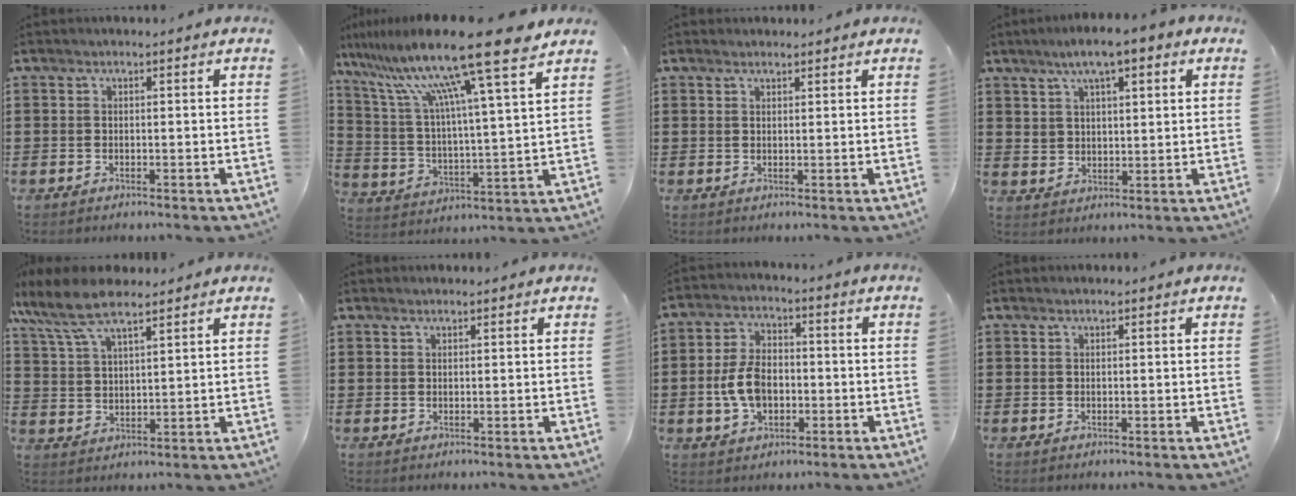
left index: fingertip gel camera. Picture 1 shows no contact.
{"total": 16.7, "force": [12.8, 0.6, 10.7], "torque": [-0.230, -0.071, 0.208]}
{"total": 1.2, "force": [1.1, 0.2, 0.3], "torque": [-0.008, 0.002, 0.022]}
{"total": 6.3, "force": [4.5, 2.4, 3.7], "torque": [-0.078, -0.001, 0.078]}
{"total": 8.8, "force": [6.7, 2.8, 5.0], "torque": [-0.123, -0.014, 0.119]}
{"total": 1.1, "force": [1.1, 0.2, 0.3], "torque": [-0.007, 0.001, 0.020]}
{"total": 7.5, "force": [-1.1, 4.8, 5.7], "torque": [-0.138, 0.003, -0.027]}
{"total": 0.6, "force": [0.5, 0.0, 0.3], "torque": [-0.008, -0.001, 0.010]}